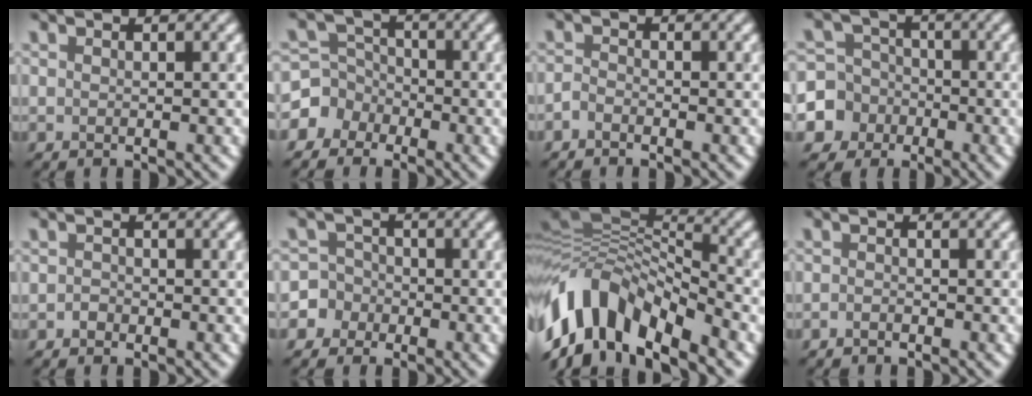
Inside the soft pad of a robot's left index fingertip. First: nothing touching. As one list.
[{"total": 3.4, "force": [-1.7, 2.9, 0.1], "torque": [0.023, 0.015, -0.050]}, {"total": 1.0, "force": [-0.8, 0.4, 0.3], "torque": [-0.006, 0.004, -0.021]}, {"total": 5.5, "force": [-2.1, 5.1, 0.4], "torque": [-0.002, 0.009, -0.064]}, {"total": 0.6, "force": [-0.4, 0.5, 0.1], "torque": [-0.001, 0.004, -0.009]}, {"total": 4.5, "force": [-2.2, 4.0, -0.1], "torque": [0.028, 0.007, -0.057]}, {"total": 11.4, "force": [-5.6, 5.9, 8.1], "torque": [-0.149, 0.021, -0.116]}, {"total": 0.6, "force": [-0.6, 0.2, 0.2], "torque": [-0.003, 0.004, -0.013]}]